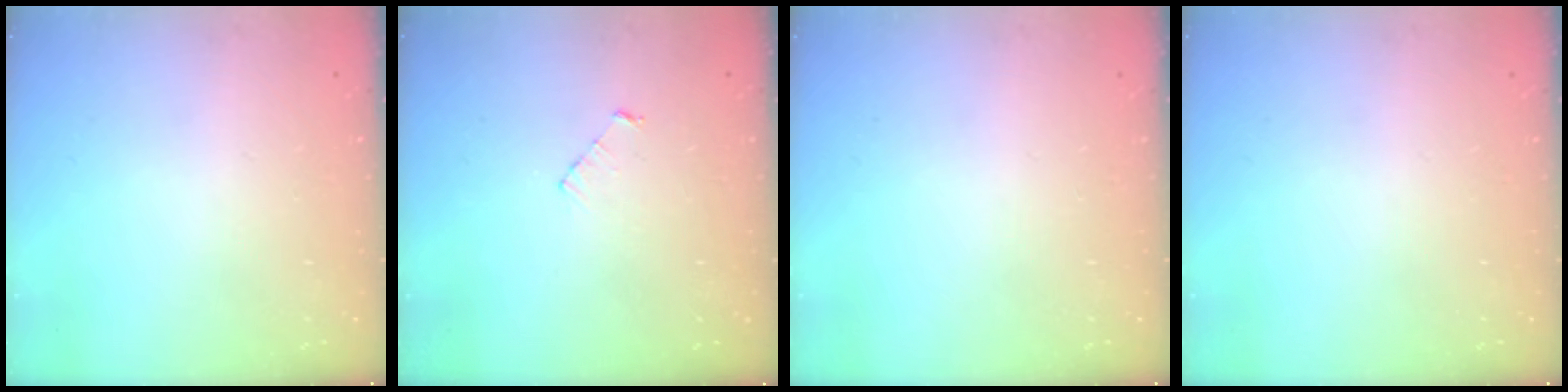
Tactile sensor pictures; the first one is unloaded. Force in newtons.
{"total": 3.4, "press": 3.3, "slide": 0.3}
{"total": 0.0}
{"total": 0.0}